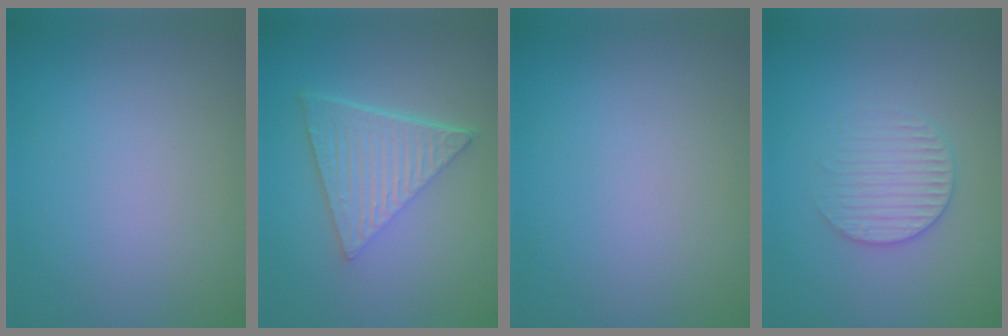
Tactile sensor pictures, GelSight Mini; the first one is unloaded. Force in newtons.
{"total": 6.7, "press": 4.4, "slide": 5.0}
{"total": 0.0}
{"total": 2.8, "press": 2.7, "slide": 0.6}